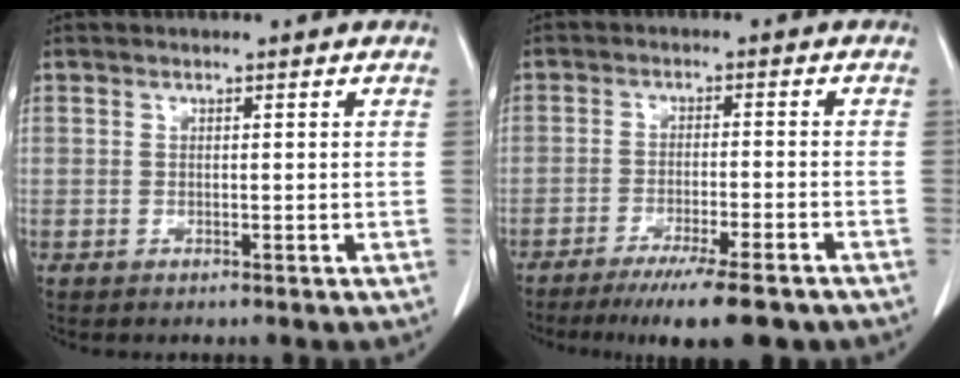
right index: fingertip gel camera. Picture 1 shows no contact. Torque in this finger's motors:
{"motor_torque": [1.15, -0.99, 0.29, 0.14]}